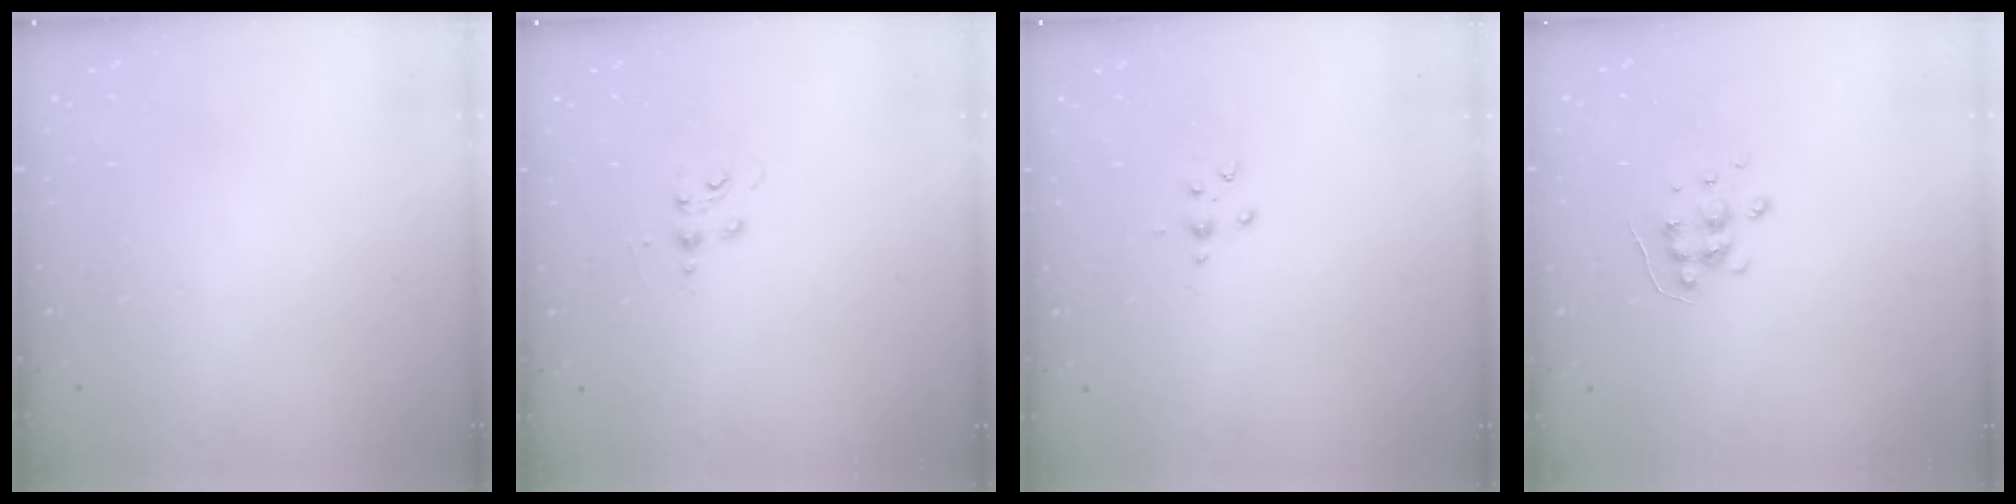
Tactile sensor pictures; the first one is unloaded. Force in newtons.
{"total": 3.7, "press": 3.6, "slide": 0.5}
{"total": 3.7, "press": 3.2, "slide": 1.7}
{"total": 6.1, "press": 6.1, "slide": 0.6}